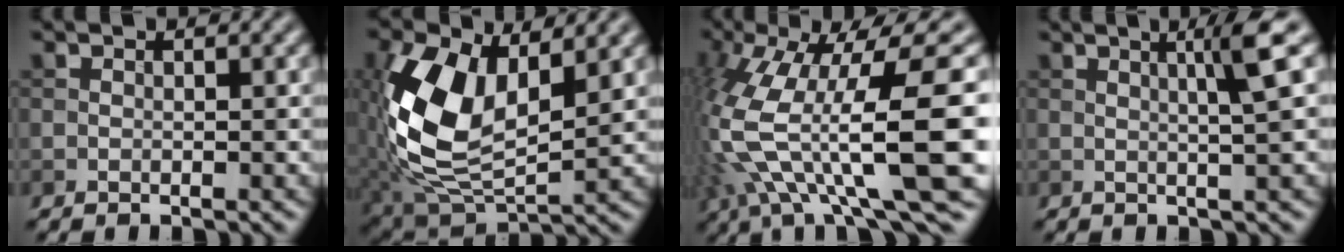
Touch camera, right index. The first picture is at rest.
{"total": 10.4, "force": [1.4, 5.8, 8.5], "torque": [-0.191, -0.005, 0.026]}
{"total": 15.2, "force": [-1.1, 5.1, 14.2], "torque": [-0.284, 0.005, -0.008]}
{"total": 3.8, "force": [1.1, 0.2, 3.6], "torque": [-0.053, 0.008, 0.018]}